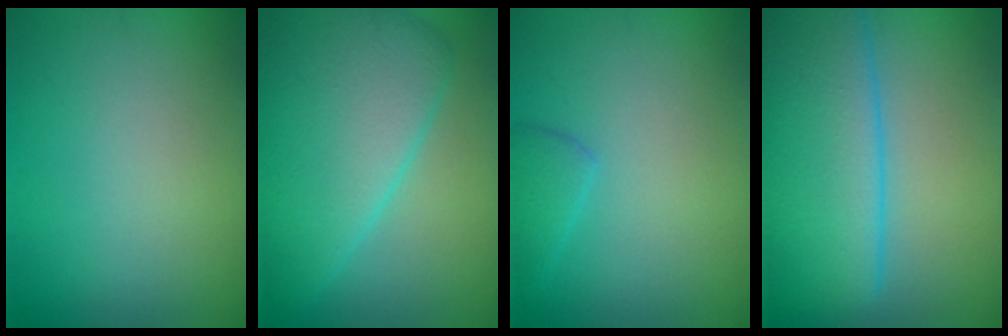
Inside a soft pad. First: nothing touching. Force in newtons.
{"total": 9.1, "press": 9.1, "slide": 0.0}
{"total": 1.7, "press": 1.7, "slide": 0.1}
{"total": 9.7, "press": 9.7, "slide": 0.5}